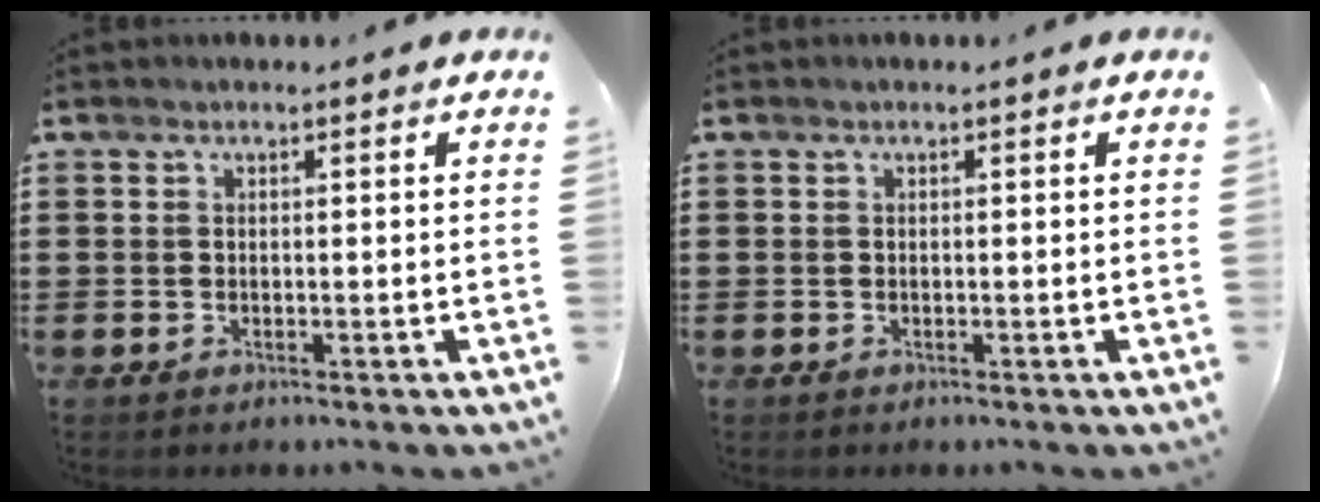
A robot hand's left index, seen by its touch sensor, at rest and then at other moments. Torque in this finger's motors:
{"motor_torque": [0.00, 0.00, 0.00, 0.01]}